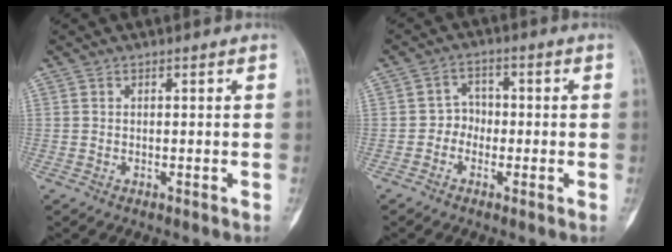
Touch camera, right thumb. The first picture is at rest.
{"total": 3.6, "force": [-1.1, 3.2, 1.3], "torque": [0.010, 0.014, -0.031]}